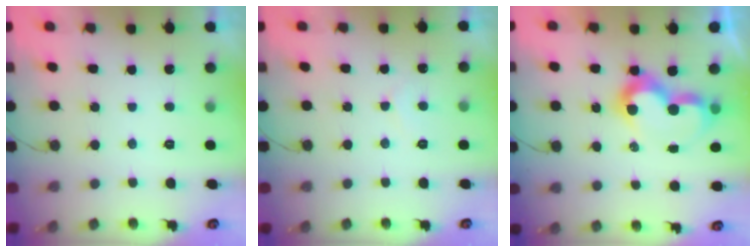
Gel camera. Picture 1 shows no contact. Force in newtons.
{"total": 4.1, "press": 4.1, "slide": 0.3}
{"total": 10.2, "press": 10.2, "slide": 1.0}